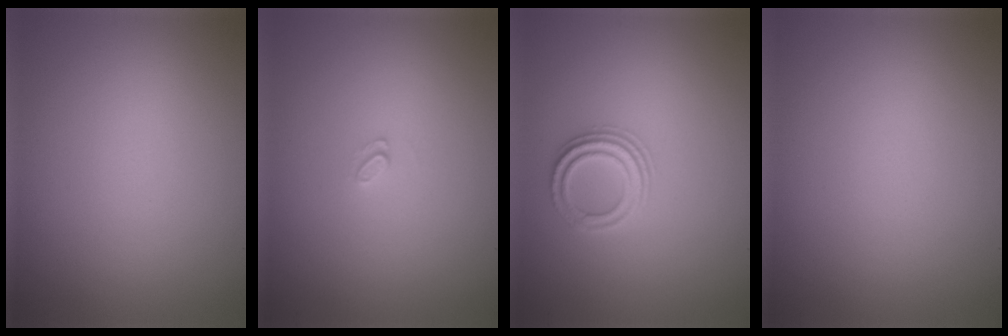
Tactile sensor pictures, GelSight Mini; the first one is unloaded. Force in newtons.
{"total": 0.7, "press": 0.7, "slide": 0.1}
{"total": 2.3, "press": 2.2, "slide": 0.8}
{"total": 0.0}